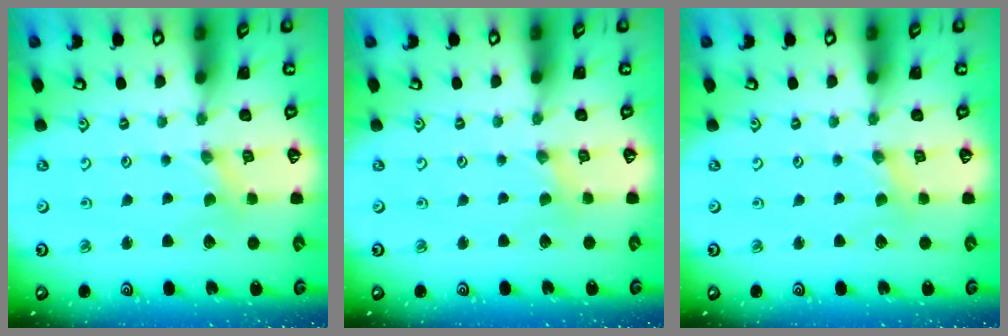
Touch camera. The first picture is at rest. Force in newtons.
{"total": 1.0, "press": 1.0, "slide": 0.2}
{"total": 1.5, "press": 1.5, "slide": 0.2}